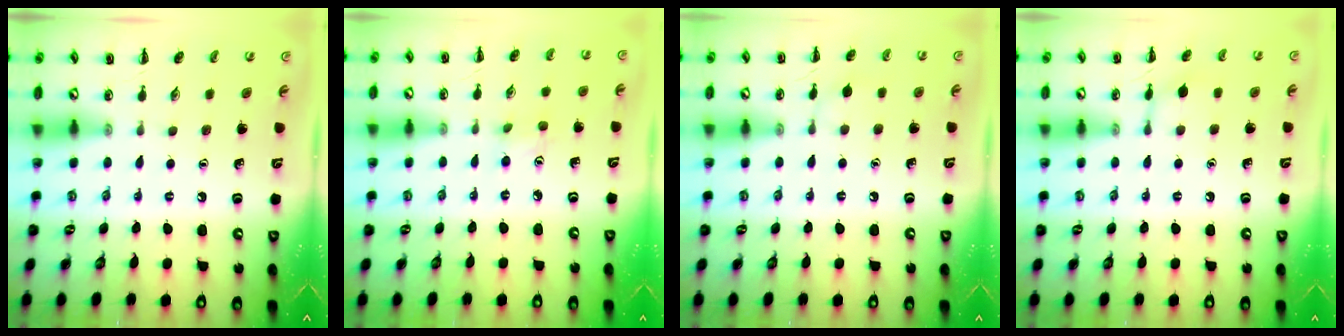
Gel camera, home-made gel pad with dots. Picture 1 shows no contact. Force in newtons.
{"total": 3.4, "press": 3.2, "slide": 1.0}
{"total": 4.5, "press": 4.2, "slide": 1.5}
{"total": 4.8, "press": 4.6, "slide": 1.2}